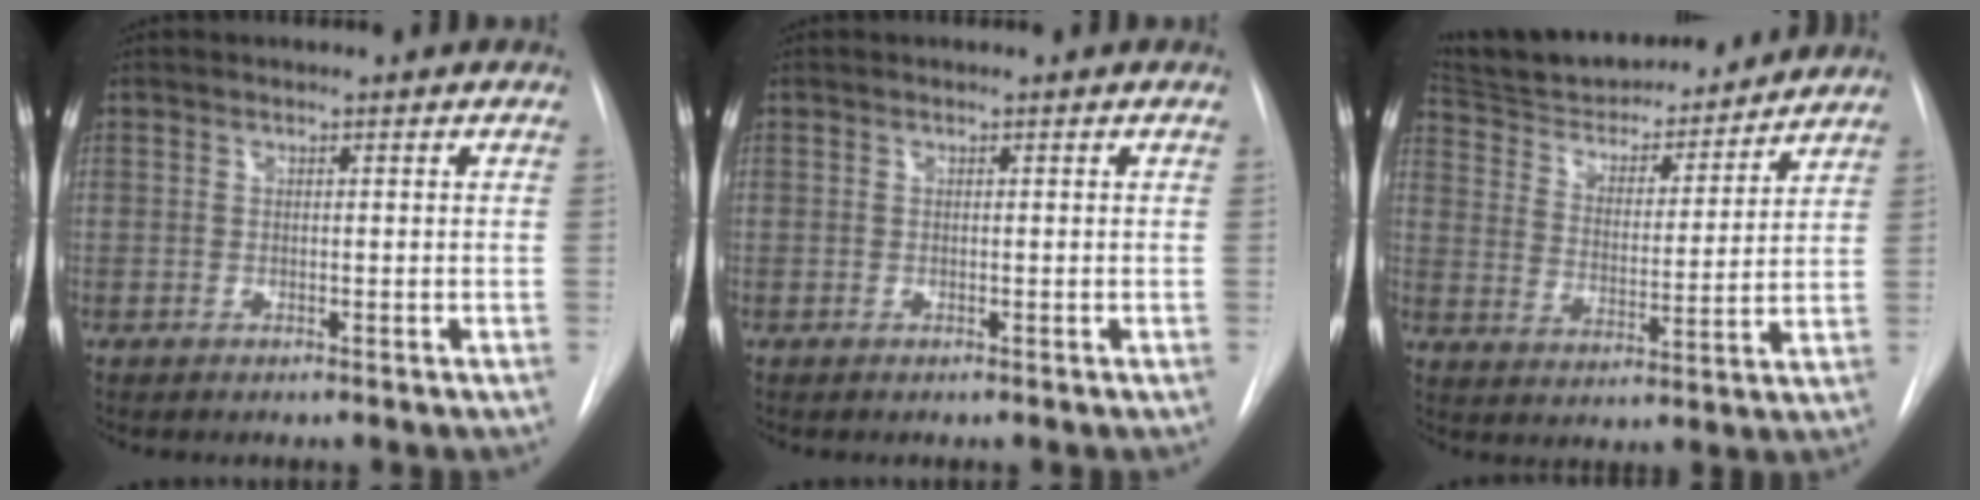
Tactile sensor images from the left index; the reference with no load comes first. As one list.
[{"total": 0.0}, {"total": 19.5, "force": [17.9, 5.0, 6.1], "torque": [-0.101, 0.000, 0.270]}]